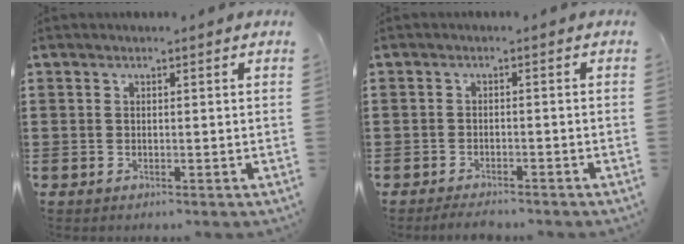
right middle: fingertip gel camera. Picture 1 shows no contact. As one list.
[{"total": 2.0, "force": [-1.9, 0.2, 0.4], "torque": [-0.012, -0.002, -0.037]}]